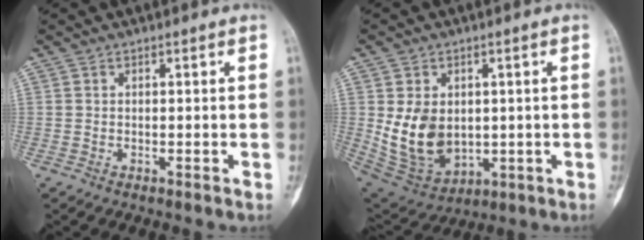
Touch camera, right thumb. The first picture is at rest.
{"total": 12.1, "force": [0.6, 8.9, 8.1], "torque": [-0.116, -0.012, 0.038]}